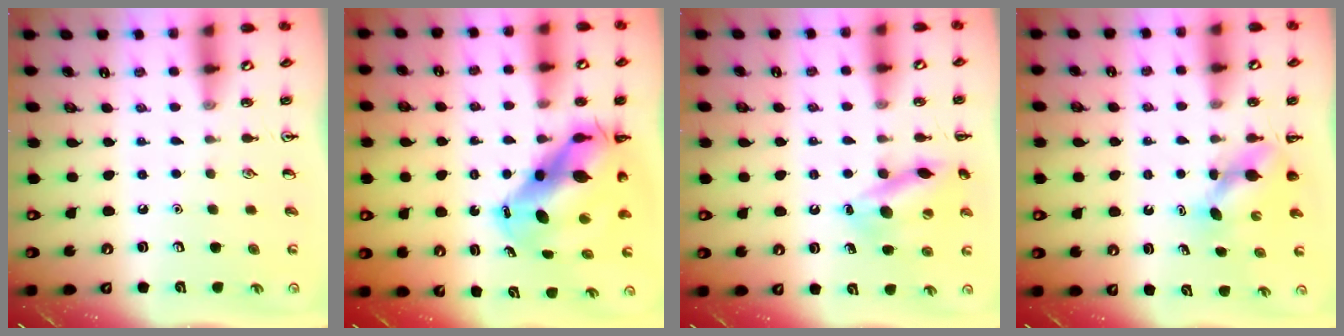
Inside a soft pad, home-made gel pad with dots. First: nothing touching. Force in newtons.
{"total": 12.9, "press": 12.5, "slide": 3.5}
{"total": 14.4, "press": 14.2, "slide": 2.5}
{"total": 4.6, "press": 4.5, "slide": 0.6}